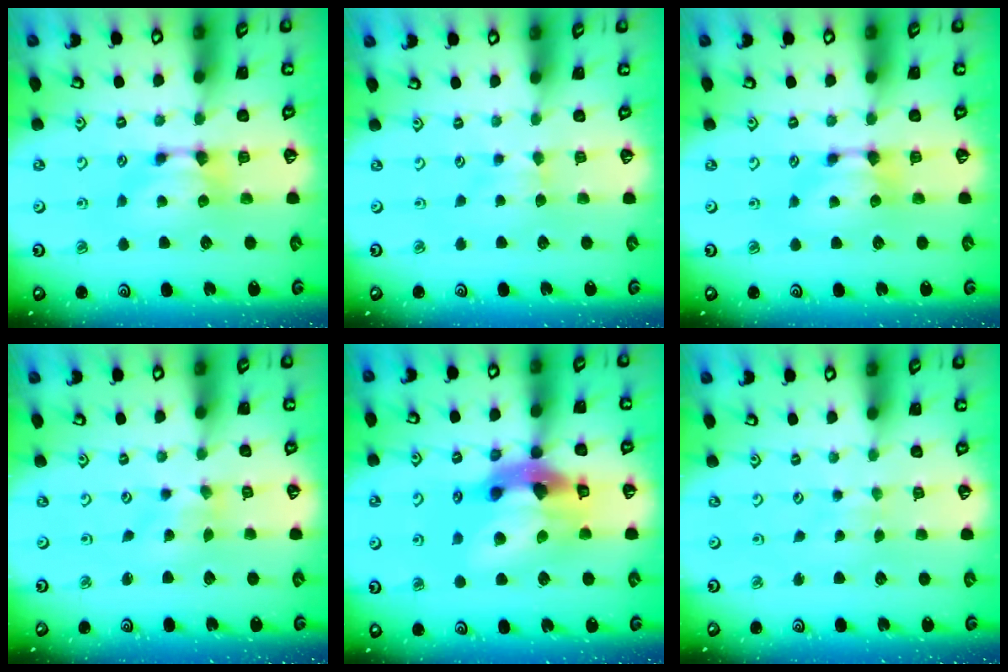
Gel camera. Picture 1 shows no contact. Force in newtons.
{"total": 2.0, "press": 1.9, "slide": 0.5}
{"total": 0.6, "press": 0.1, "slide": 0.6}
{"total": 2.9, "press": 2.7, "slide": 0.9}
{"total": 12.6, "press": 12.2, "slide": 3.0}
{"total": 4.0, "press": 4.0, "slide": 0.1}